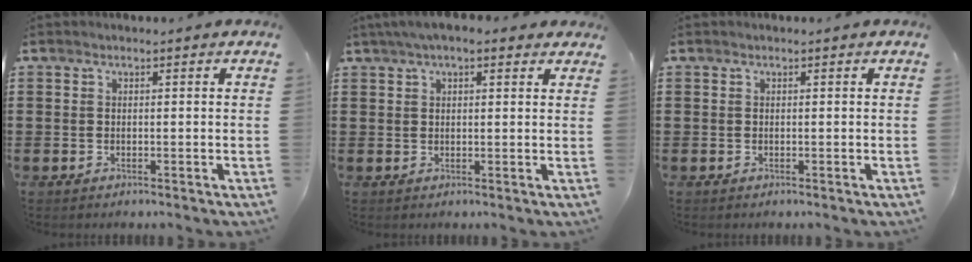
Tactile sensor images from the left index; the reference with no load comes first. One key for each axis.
{"total": 3.6, "fx": 2.4, "fy": 1.2, "fz": 2.4, "tx": -0.052, "ty": 0.008, "tz": 0.042}
{"total": 0.0}